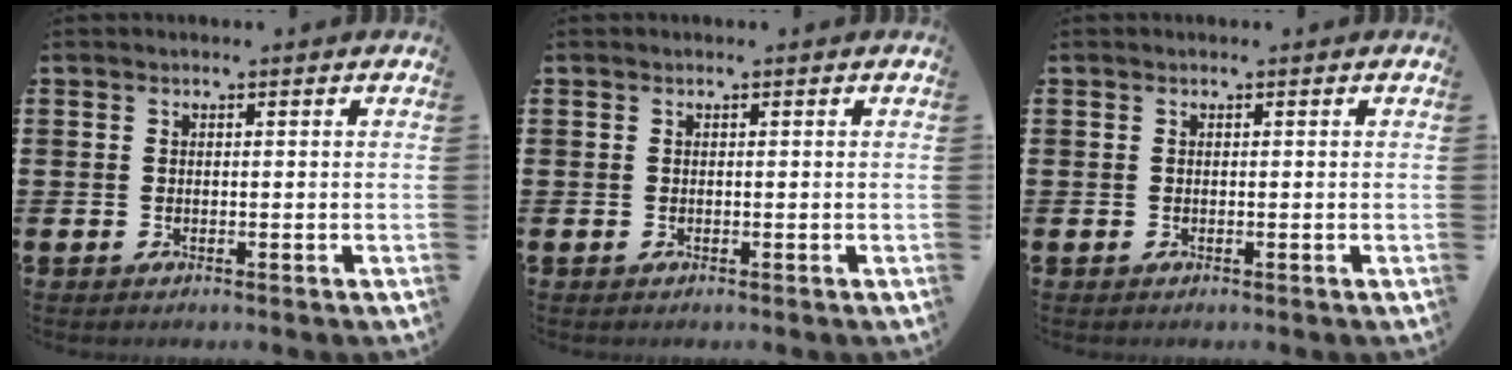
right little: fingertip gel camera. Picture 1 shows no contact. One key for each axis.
{"total": 0.0}
{"total": 0.0}